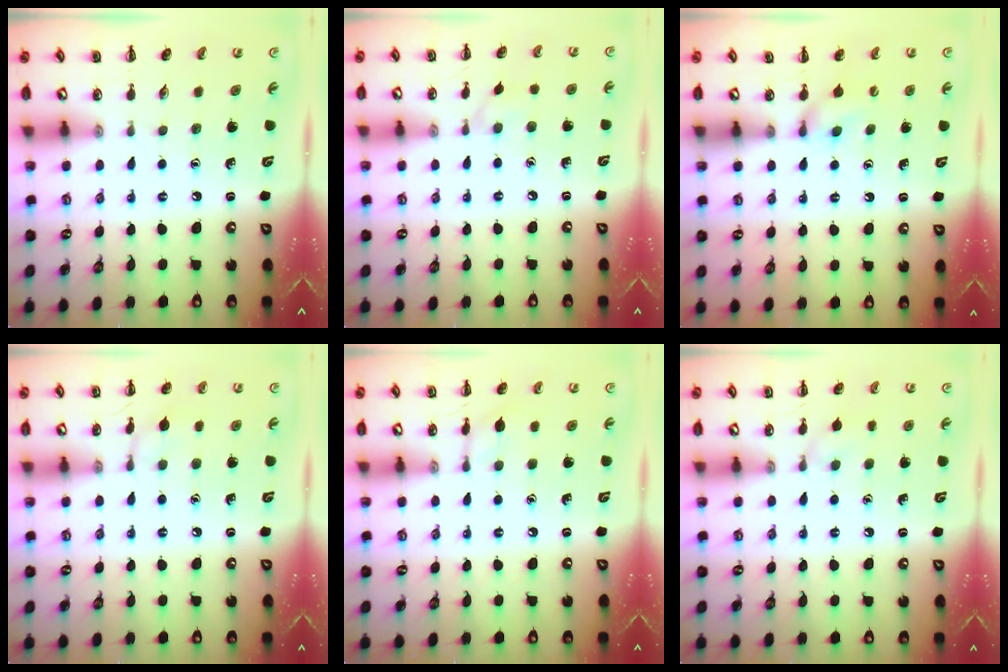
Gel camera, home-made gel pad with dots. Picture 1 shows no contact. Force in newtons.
{"total": 4.2, "press": 3.9, "slide": 1.6}
{"total": 5.5, "press": 5.3, "slide": 1.7}
{"total": 5.4, "press": 5.1, "slide": 1.9}
{"total": 6.0, "press": 5.9, "slide": 1.1}
{"total": 6.2, "press": 5.8, "slide": 2.1}